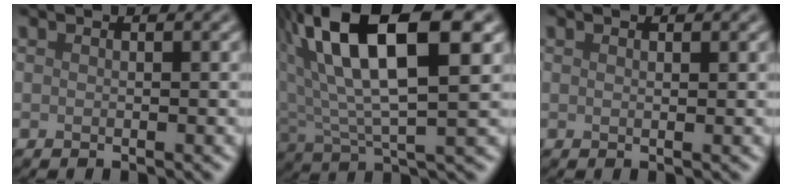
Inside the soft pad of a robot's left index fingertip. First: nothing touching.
{"total": 11.7, "force": [4.9, 3.9, 9.9], "torque": [-0.191, 0.020, 0.085]}
{"total": 0.6, "force": [0.5, 0.1, 0.4], "torque": [-0.006, 0.000, 0.007]}